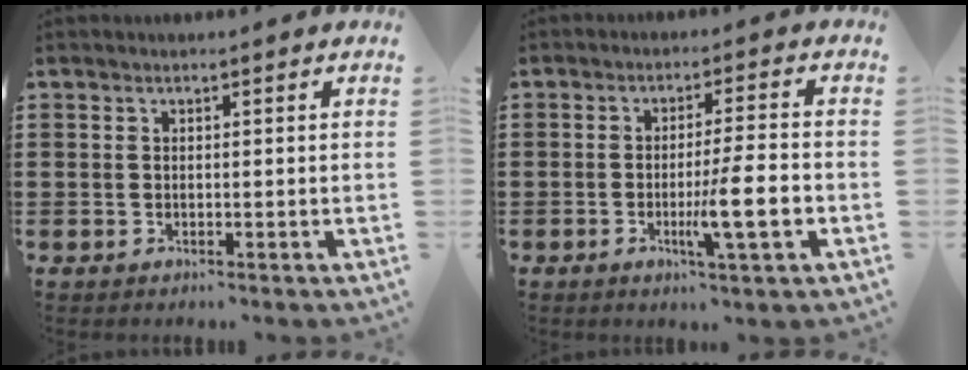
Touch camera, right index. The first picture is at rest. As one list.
[{"total": 8.4, "force": [-2.3, 0.7, 8.1], "torque": [-0.135, -0.010, -0.040]}]